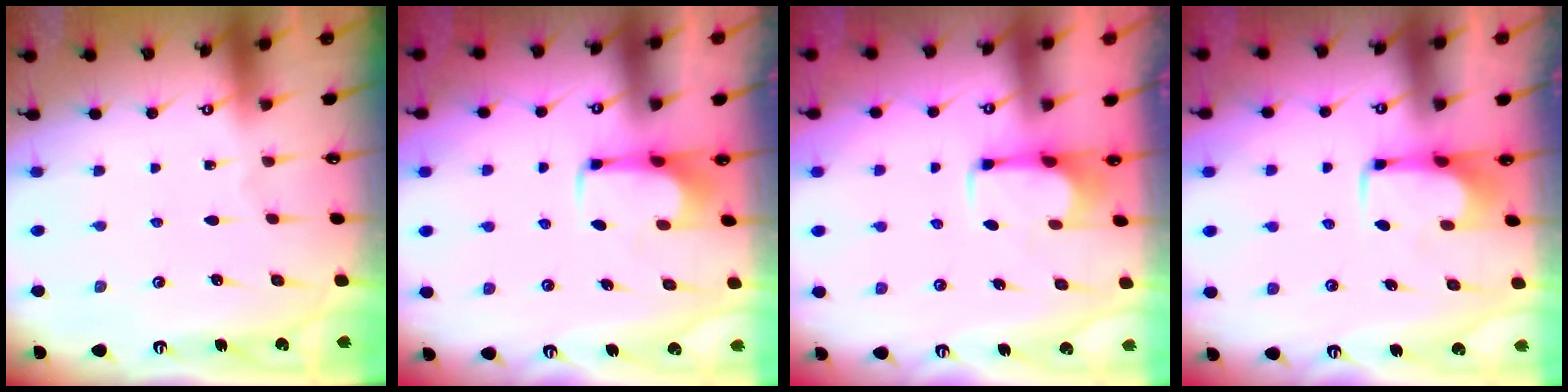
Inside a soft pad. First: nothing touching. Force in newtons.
{"total": 1.9, "press": 1.9, "slide": 0.2}
{"total": 2.8, "press": 2.7, "slide": 0.7}
{"total": 2.1, "press": 2.1, "slide": 0.4}